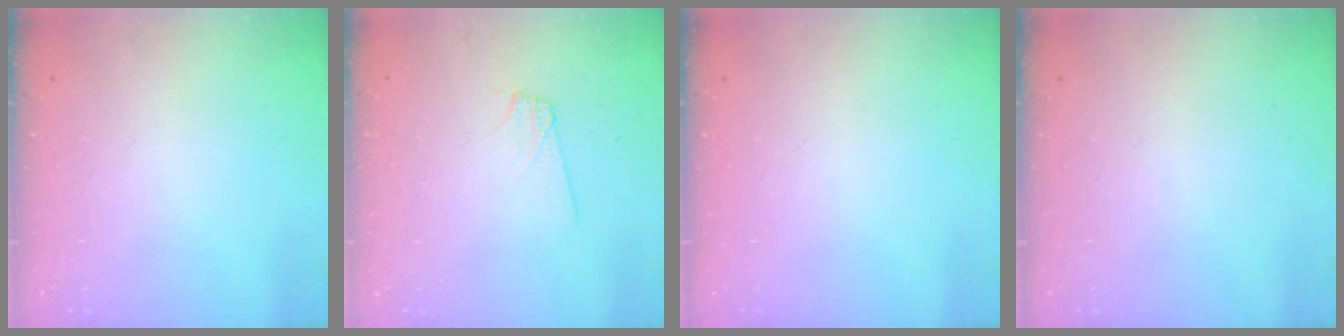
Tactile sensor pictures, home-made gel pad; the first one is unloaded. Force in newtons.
{"total": 5.8, "press": 5.7, "slide": 1.0}
{"total": 0.0}
{"total": 0.0}